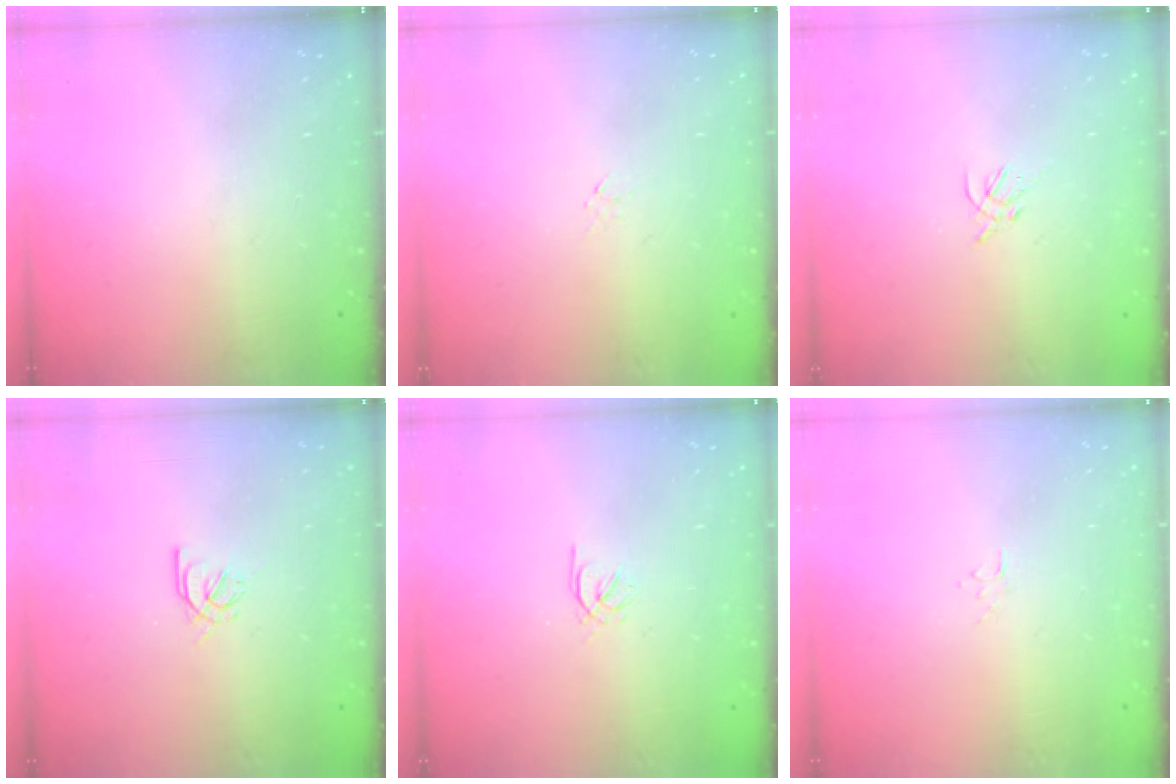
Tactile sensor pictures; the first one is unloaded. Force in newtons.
{"total": 0.0}
{"total": 1.4, "press": 1.3, "slide": 0.5}
{"total": 2.4, "press": 2.4, "slide": 0.5}
{"total": 0.5, "press": 0.3, "slide": 0.4}
{"total": 4.1, "press": 4.1, "slide": 0.6}